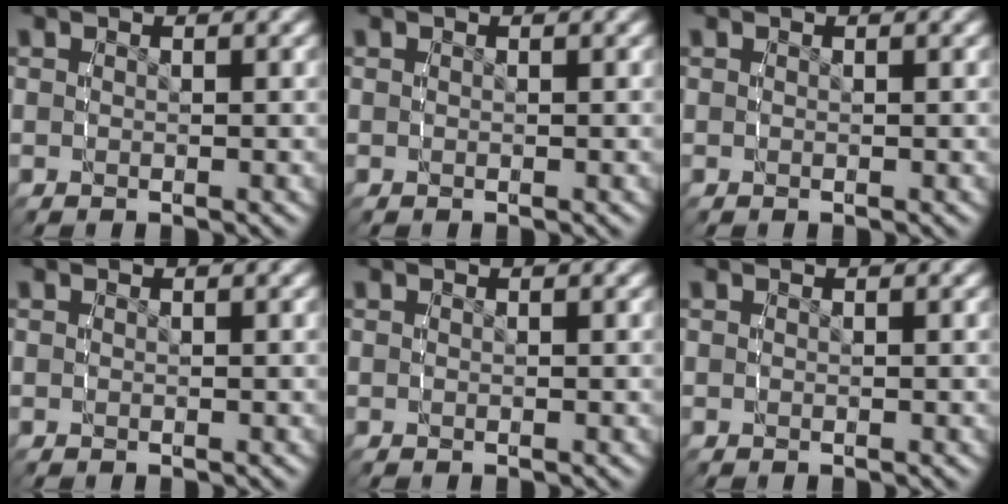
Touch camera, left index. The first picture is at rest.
{"total": 0.0}
{"total": 0.0}
{"total": 0.0}
{"total": 0.0}
{"total": 0.0}